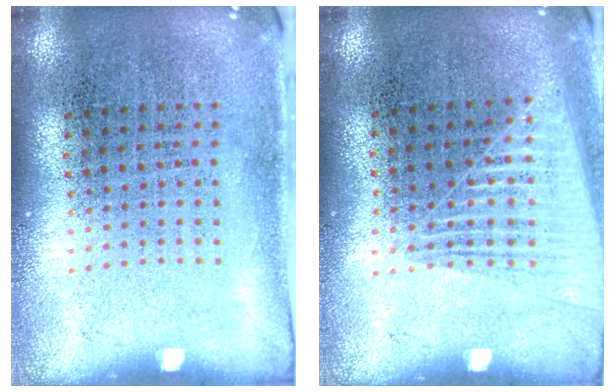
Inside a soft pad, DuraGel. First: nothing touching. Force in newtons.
{"total": 1.5, "press": 1.5, "slide": 0.4}